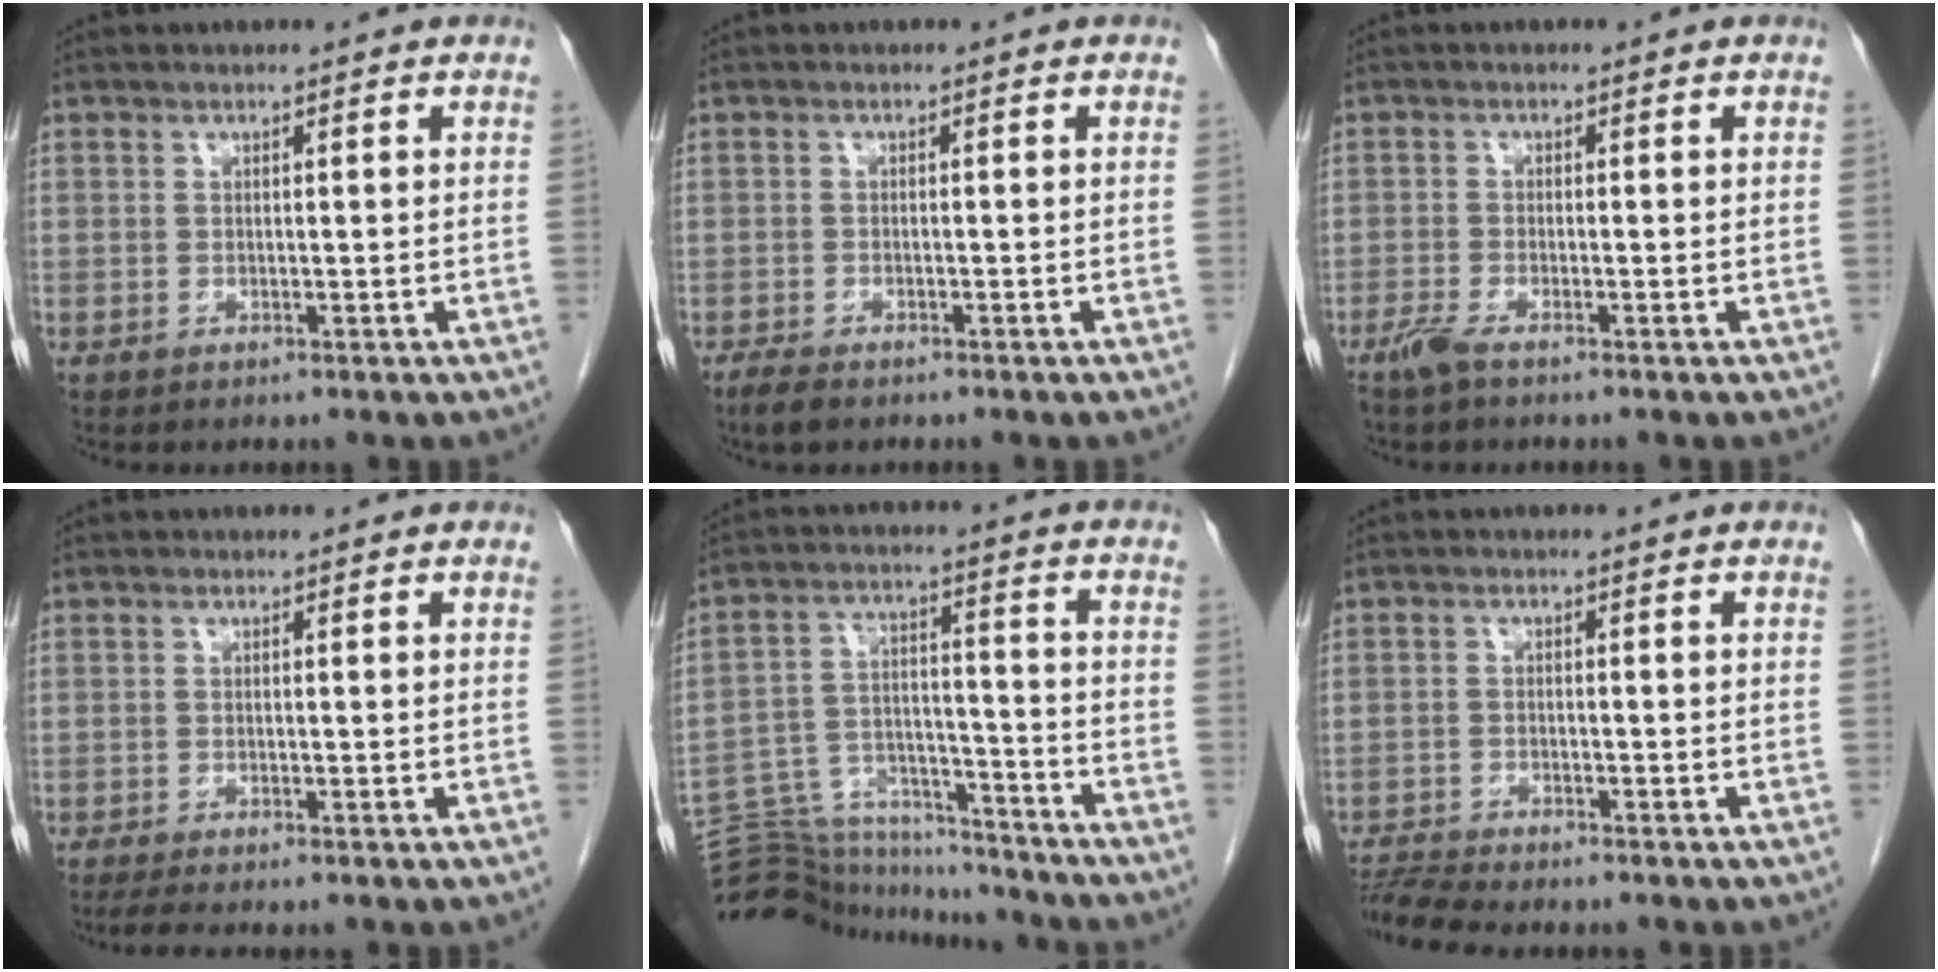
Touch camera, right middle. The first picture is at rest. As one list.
[{"total": 2.4, "force": [-1.8, 0.8, 1.3], "torque": [-0.031, -0.005, -0.029]}, {"total": 2.3, "force": [-1.8, 0.2, 1.5], "torque": [-0.039, -0.005, -0.040]}, {"total": 3.2, "force": [-2.7, 0.1, 1.8], "torque": [-0.030, -0.008, -0.042]}, {"total": 18.1, "force": [-17.3, 4.2, 3.3], "torque": [-0.082, 0.036, -0.267]}, {"total": 6.6, "force": [-6.2, 0.1, 2.1], "torque": [-0.036, -0.012, -0.104]}]